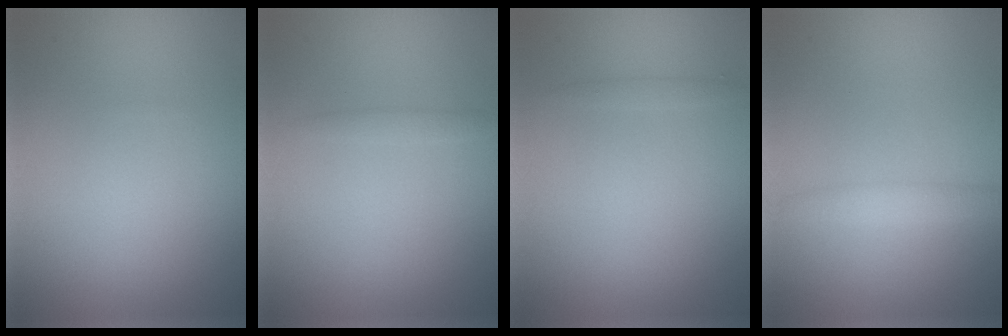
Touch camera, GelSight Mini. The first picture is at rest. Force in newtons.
{"total": 0.8, "press": 0.8, "slide": 0.0}
{"total": 0.5, "press": 0.5, "slide": 0.0}
{"total": 1.5, "press": 1.5, "slide": 0.0}